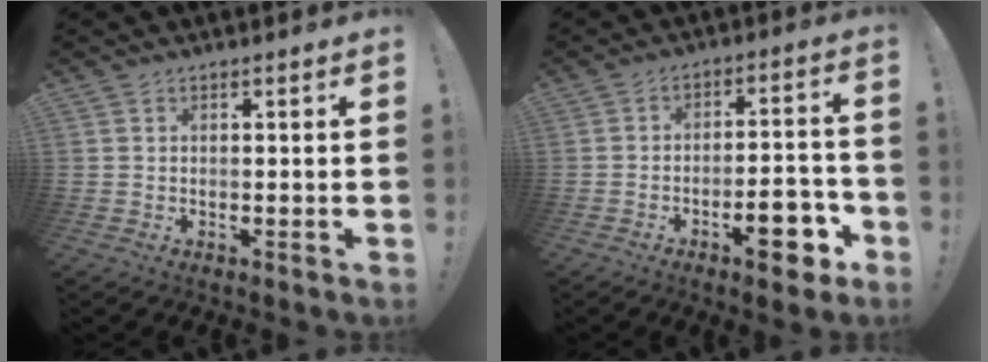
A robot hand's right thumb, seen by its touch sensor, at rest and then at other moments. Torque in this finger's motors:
{"motor_torque": [1.74, 1.46, 0.84, -0.85, 0.34]}